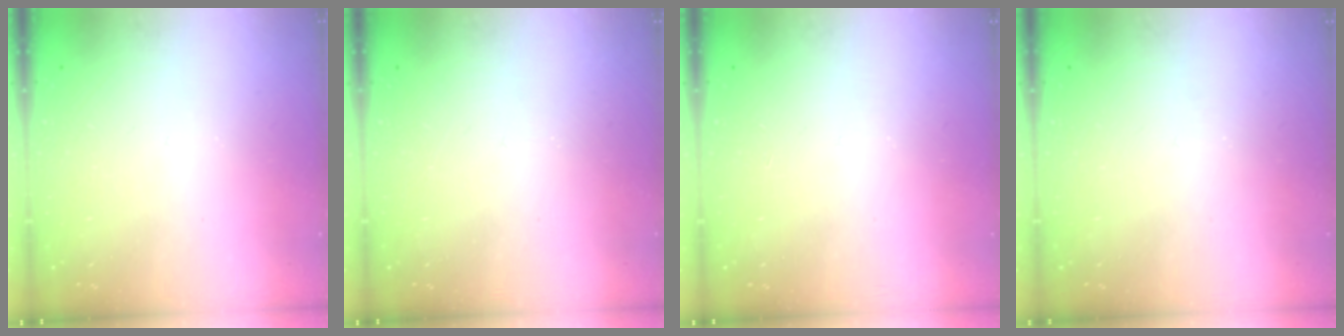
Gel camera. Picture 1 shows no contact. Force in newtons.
{"total": 0.0}
{"total": 1.7, "press": 1.7, "slide": 0.2}
{"total": 0.0}